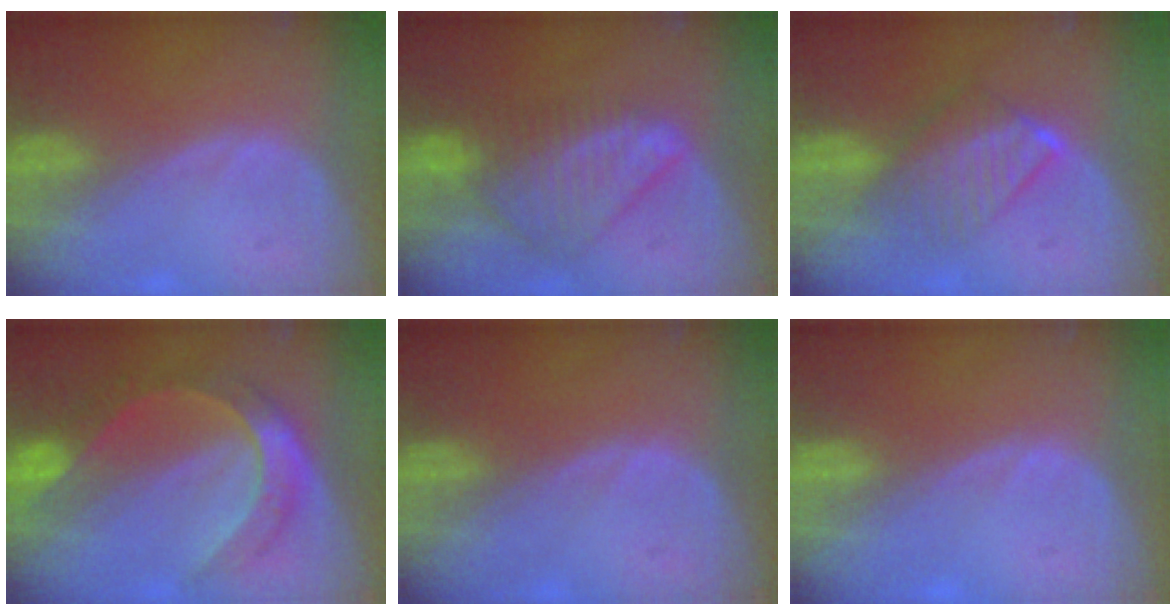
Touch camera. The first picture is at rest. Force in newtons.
{"total": 8.4, "press": 7.3, "slide": 4.1}
{"total": 6.4, "press": 6.3, "slide": 0.8}
{"total": 8.3, "press": 8.3, "slide": 0.9}
{"total": 0.0}
{"total": 0.7, "press": 0.1, "slide": 0.7}